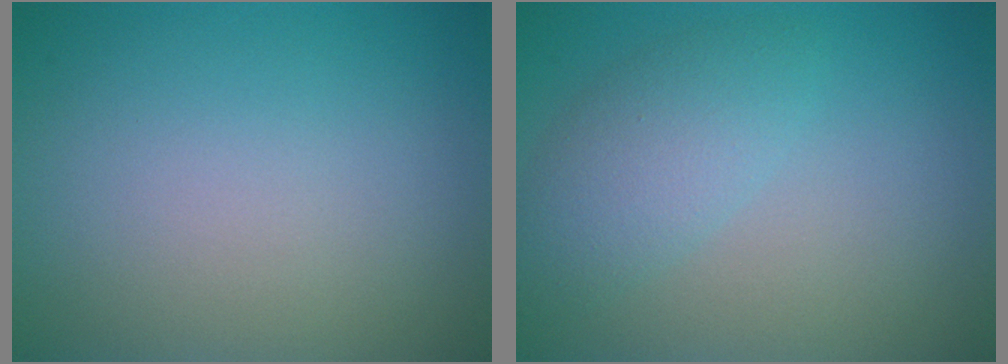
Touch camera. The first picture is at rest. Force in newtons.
{"total": 3.3, "press": 3.3, "slide": 0.1}